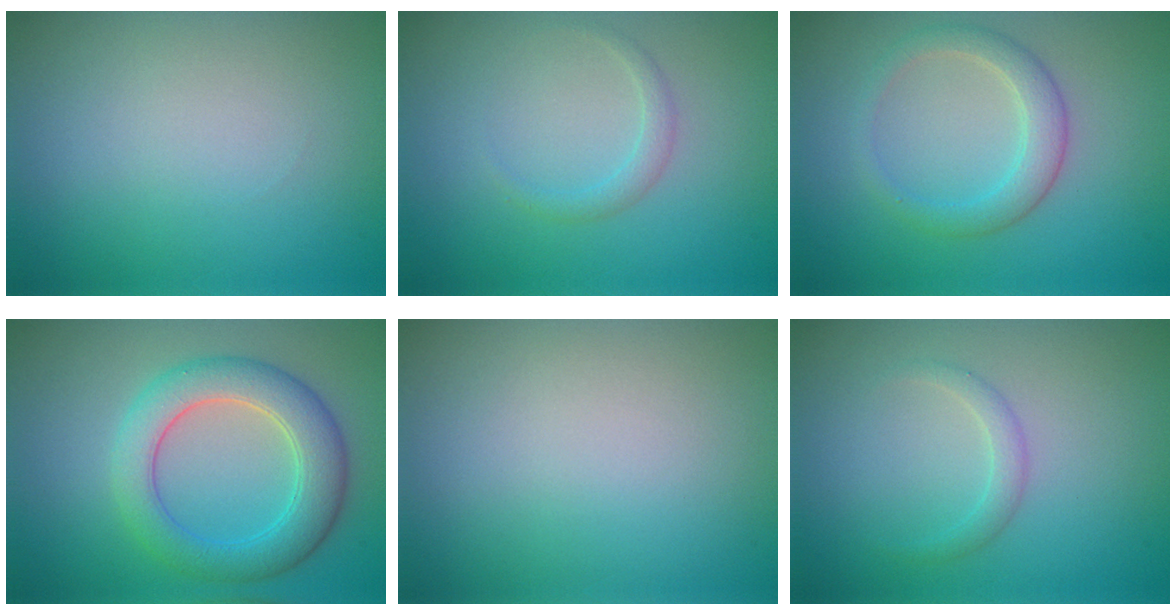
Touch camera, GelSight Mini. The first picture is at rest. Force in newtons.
{"total": 1.2, "press": 1.1, "slide": 0.2}
{"total": 2.8, "press": 2.8, "slide": 0.2}
{"total": 5.5, "press": 5.5, "slide": 0.3}
{"total": 0.0}
{"total": 1.2, "press": 1.2, "slide": 0.0}